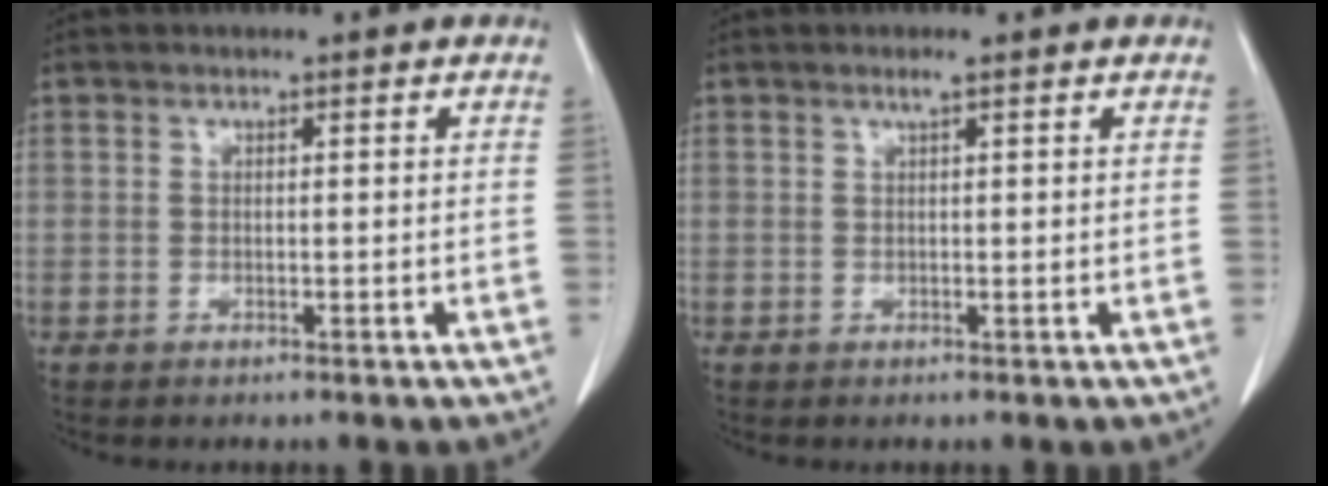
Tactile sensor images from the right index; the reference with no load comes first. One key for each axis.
{"total": 1.1, "fx": 0.7, "fy": -0.1, "fz": 0.8, "tx": -0.015, "ty": 0.004, "tz": 0.015}